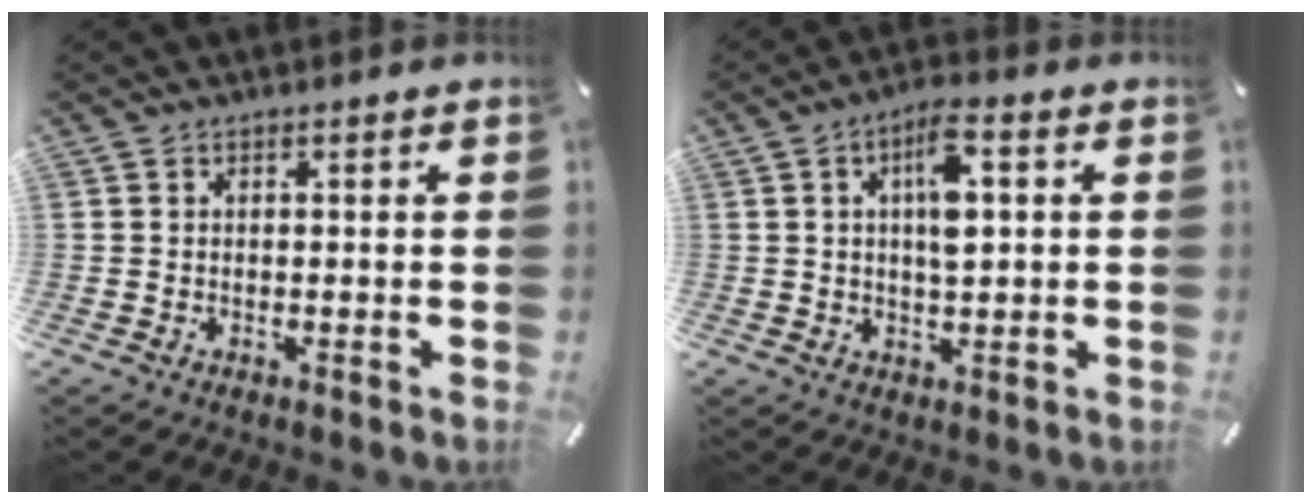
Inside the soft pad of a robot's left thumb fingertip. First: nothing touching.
{"total": 7.8, "force": [1.9, 2.8, 7.0], "torque": [-0.123, 0.002, 0.029]}